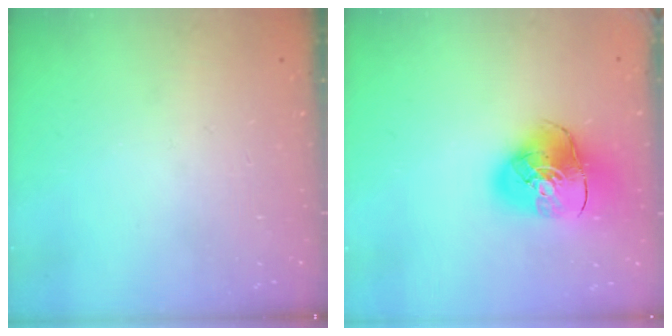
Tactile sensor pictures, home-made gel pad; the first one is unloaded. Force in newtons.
{"total": 12.9, "press": 12.8, "slide": 1.8}